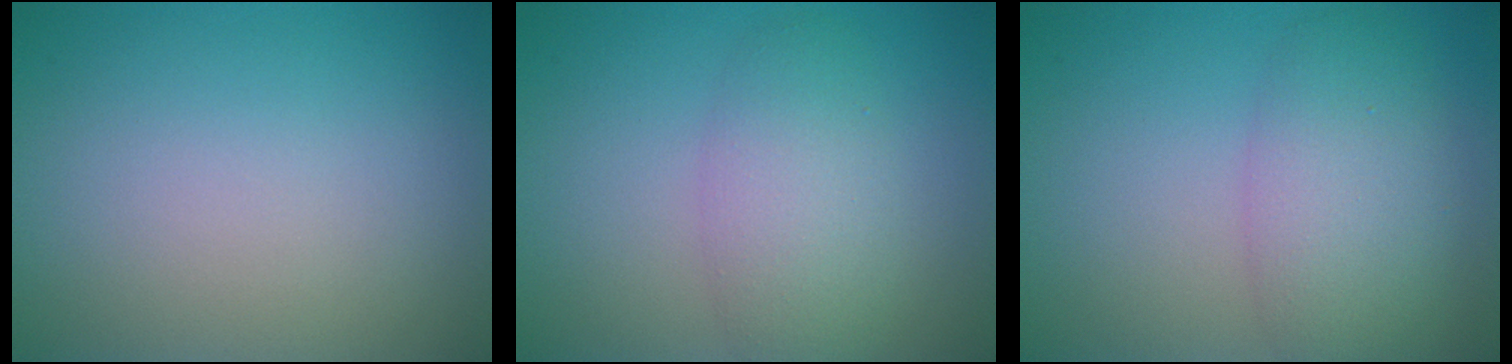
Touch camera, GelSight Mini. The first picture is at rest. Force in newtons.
{"total": 4.0, "press": 4.0, "slide": 0.2}
{"total": 5.0, "press": 5.0, "slide": 0.3}